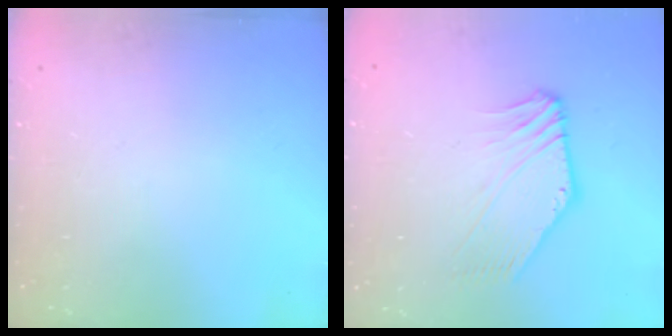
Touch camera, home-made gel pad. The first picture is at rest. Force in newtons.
{"total": 1.7, "press": 1.7, "slide": 0.5}